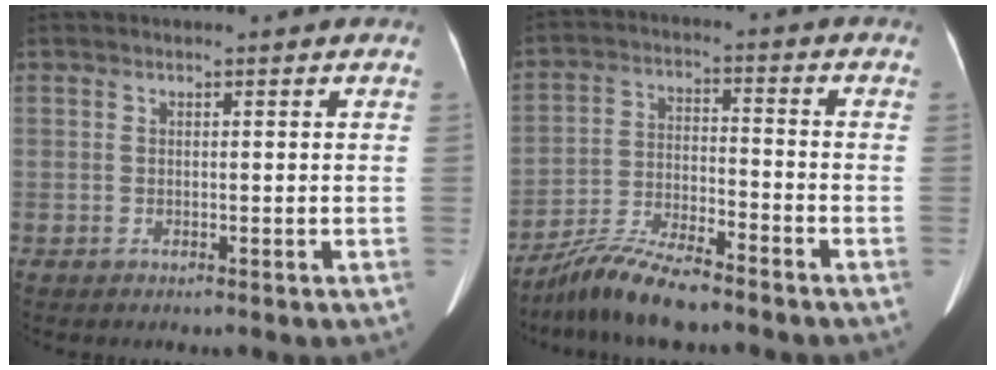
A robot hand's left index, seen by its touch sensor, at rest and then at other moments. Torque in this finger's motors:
{"motor_torque": [0.73, 1.00, 0.09, 0.02]}